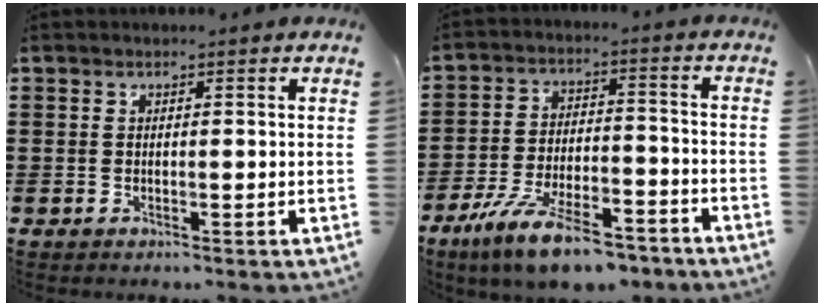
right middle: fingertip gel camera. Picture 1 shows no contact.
{"total": 10.6, "force": [-8.6, 1.9, 5.8], "torque": [-0.111, 0.020, -0.165]}